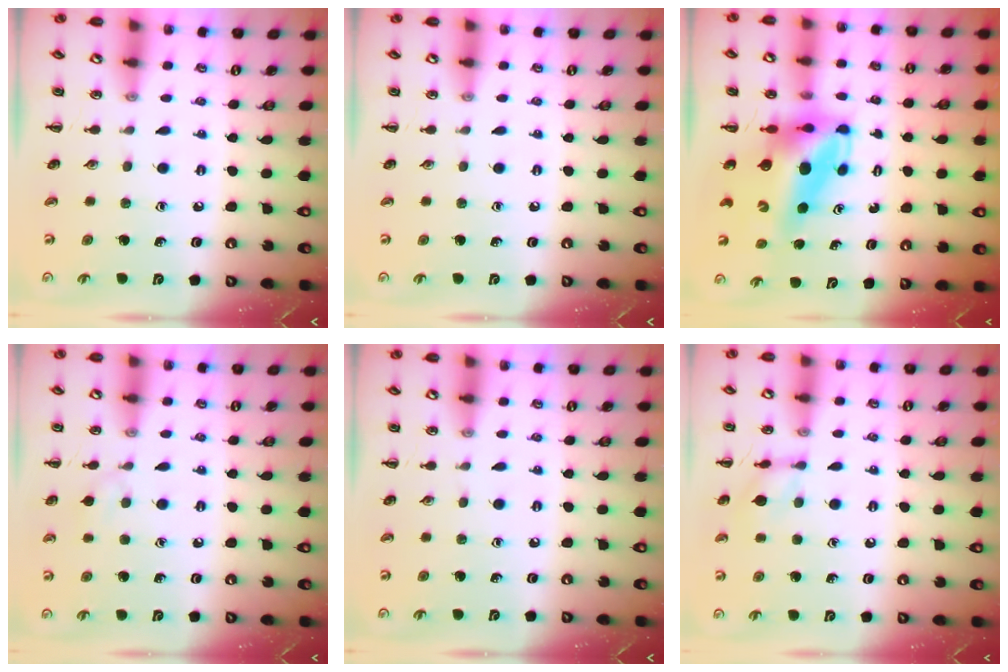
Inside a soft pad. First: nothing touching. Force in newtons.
{"total": 0.0}
{"total": 7.8, "press": 7.5, "slide": 2.1}
{"total": 5.2, "press": 4.8, "slide": 1.9}
{"total": 0.0}
{"total": 8.1, "press": 8.0, "slide": 0.5}